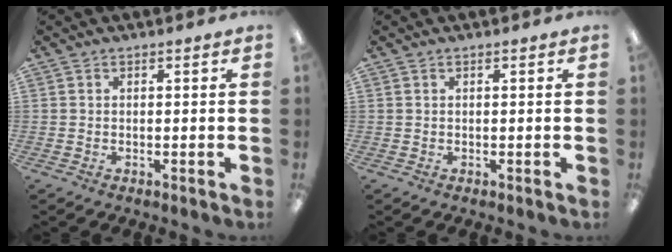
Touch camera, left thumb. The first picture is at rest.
{"total": 0.0}